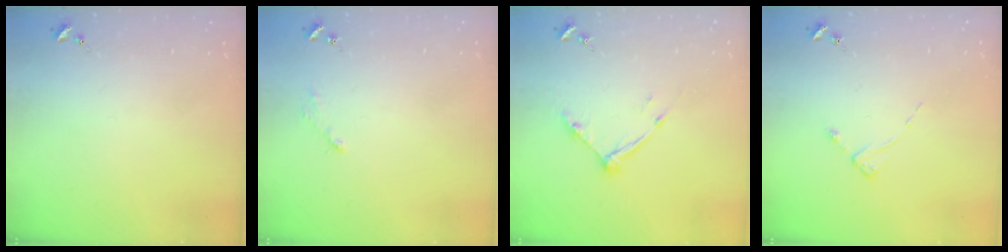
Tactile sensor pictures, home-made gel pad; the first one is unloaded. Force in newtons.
{"total": 2.9, "press": 2.9, "slide": 0.4}
{"total": 9.3, "press": 9.3, "slide": 0.4}
{"total": 2.1, "press": 2.0, "slide": 0.4}